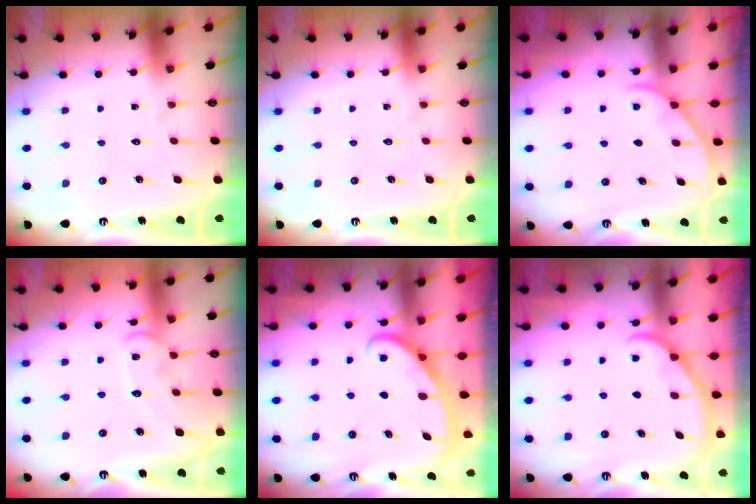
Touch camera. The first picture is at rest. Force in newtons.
{"total": 0.0}
{"total": 2.8, "press": 2.8, "slide": 0.4}
{"total": 11.6, "press": 11.5, "slide": 0.9}
{"total": 3.0, "press": 3.0, "slide": 0.4}
{"total": 1.4, "press": 1.4, "slide": 0.2}